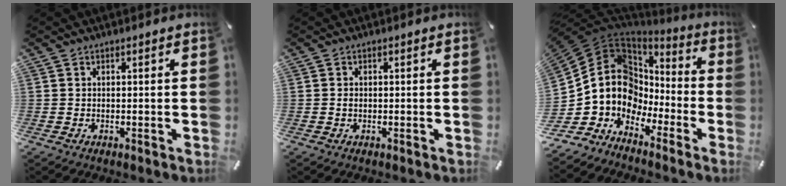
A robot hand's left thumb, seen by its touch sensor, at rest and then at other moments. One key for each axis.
{"total": 0.8, "fx": -0.1, "fy": 0.5, "fz": 0.6, "tx": -0.013, "ty": 0.001, "tz": -0.003}
{"total": 13.3, "fx": -1.5, "fy": 11.8, "fz": 5.9, "tx": -0.143, "ty": -0.022, "tz": -0.030}